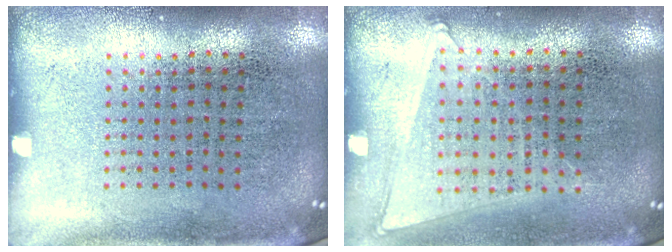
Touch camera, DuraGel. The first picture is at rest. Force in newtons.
{"total": 1.1, "press": 1.0, "slide": 0.5}